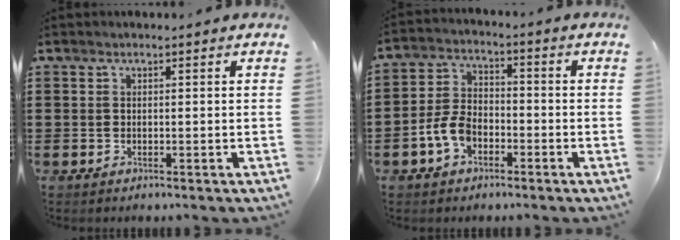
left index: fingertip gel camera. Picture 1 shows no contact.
{"total": 6.1, "force": [-2.8, 3.7, 3.9], "torque": [-0.102, 0.004, -0.060]}